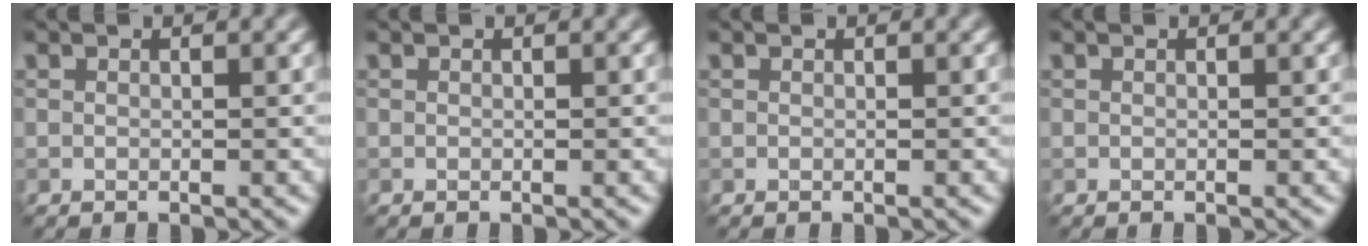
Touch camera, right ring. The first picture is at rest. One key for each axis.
{"total": 0.0}
{"total": 0.0}
{"total": 0.0}